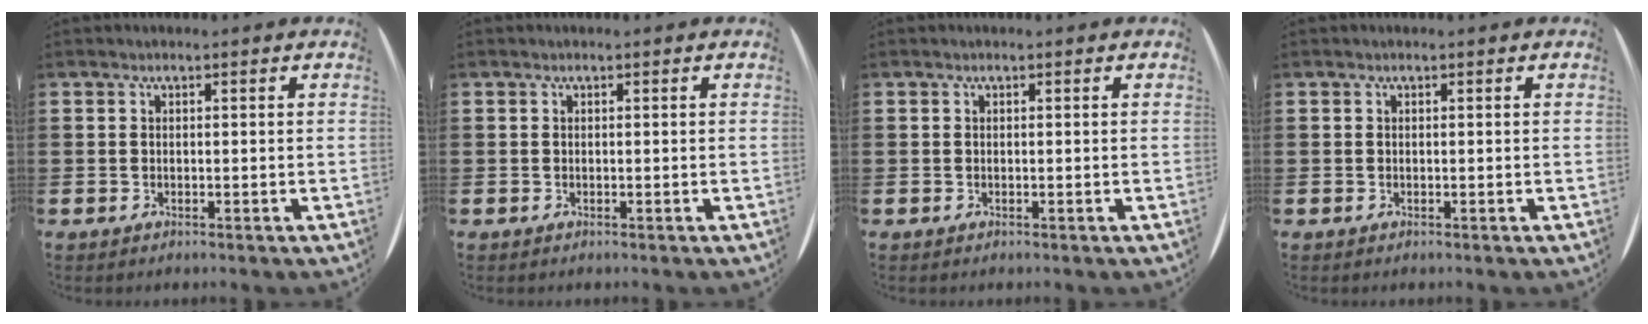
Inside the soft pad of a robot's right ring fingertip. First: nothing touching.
{"total": 0.0}
{"total": 0.0}
{"total": 0.0}